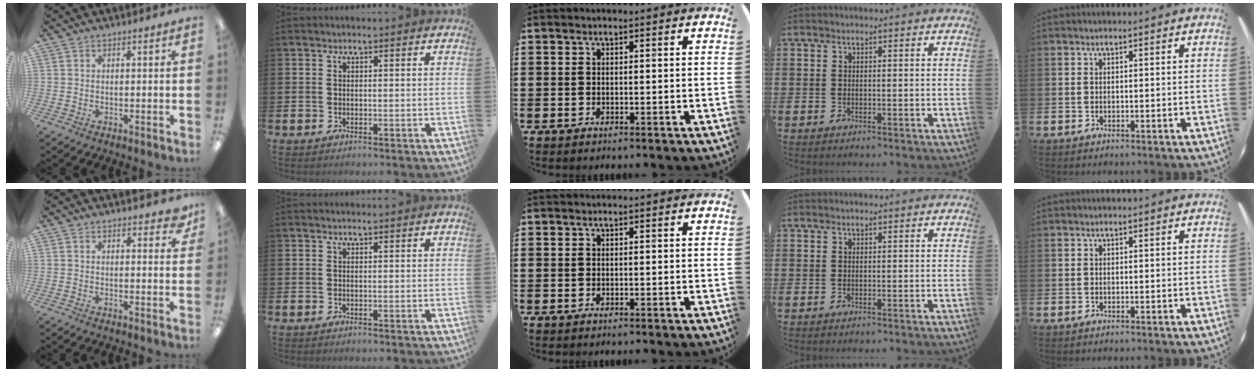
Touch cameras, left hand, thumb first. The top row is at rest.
{"thumb": {"total": 3.1, "force": [2.5, 1.1, 1.5], "torque": [-0.010, -0.011, 0.040]}}